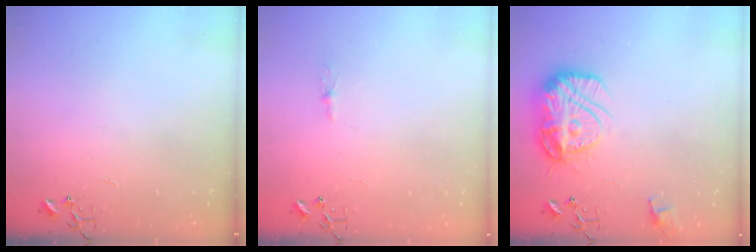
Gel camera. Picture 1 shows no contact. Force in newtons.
{"total": 2.2, "press": 2.2, "slide": 0.3}
{"total": 17.8, "press": 17.8, "slide": 1.7}